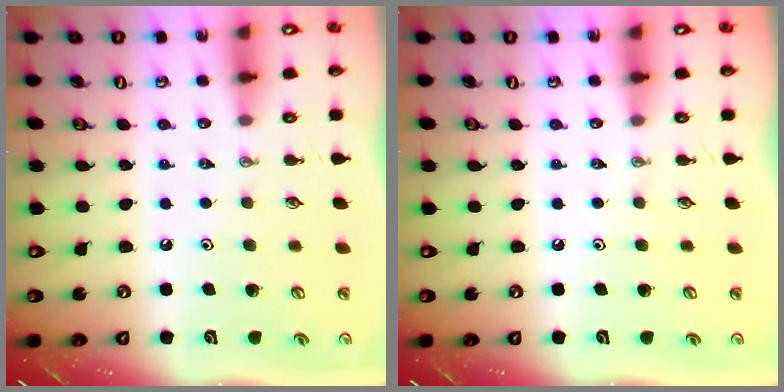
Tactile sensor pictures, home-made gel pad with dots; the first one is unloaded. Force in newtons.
{"total": 0.0}